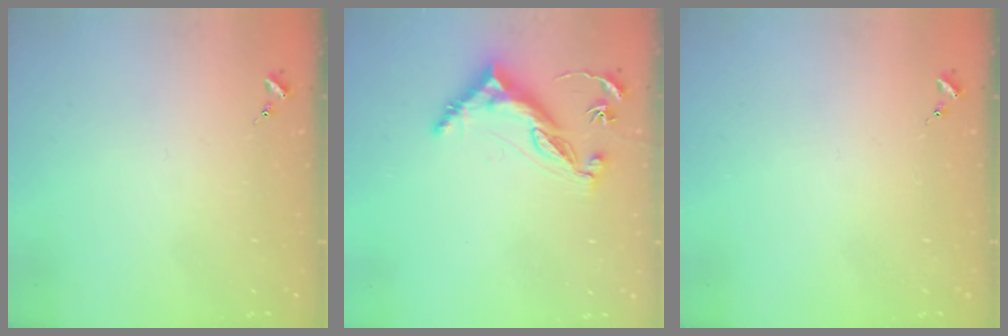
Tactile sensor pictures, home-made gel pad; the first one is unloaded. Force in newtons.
{"total": 9.5, "press": 9.5, "slide": 0.9}
{"total": 0.0}